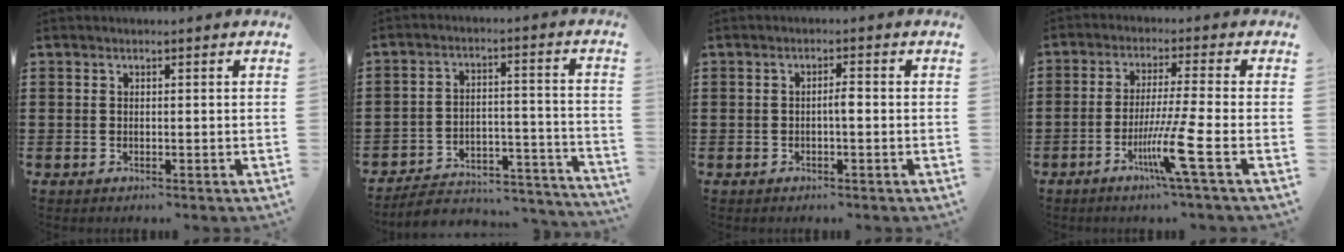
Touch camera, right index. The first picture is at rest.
{"total": 4.8, "force": [-4.3, 1.4, 1.3], "torque": [-0.021, 0.008, -0.088]}
{"total": 1.6, "force": [-0.4, 0.3, 1.5], "torque": [-0.029, 0.003, -0.008]}
{"total": 8.7, "force": [-3.8, -0.7, 7.8], "torque": [-0.149, -0.020, -0.071]}